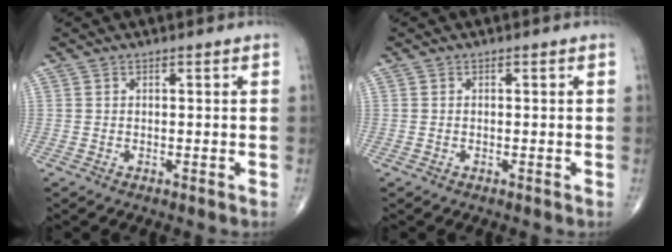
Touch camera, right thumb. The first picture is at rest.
{"total": 0.0}